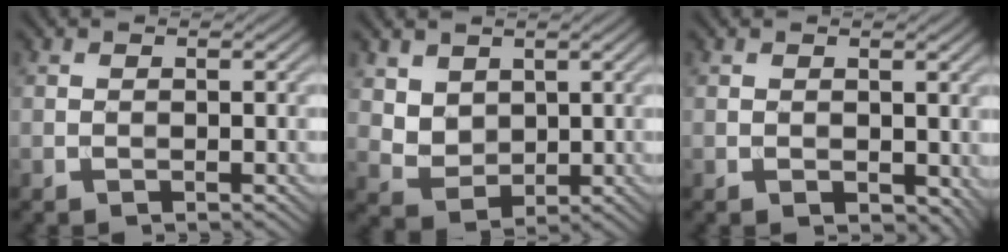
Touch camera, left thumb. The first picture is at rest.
{"total": 4.2, "force": [2.2, 3.2, 1.8], "torque": [-0.061, -0.018, 0.049]}
{"total": 1.9, "force": [0.6, 1.3, 1.3], "torque": [-0.023, -0.007, 0.015]}